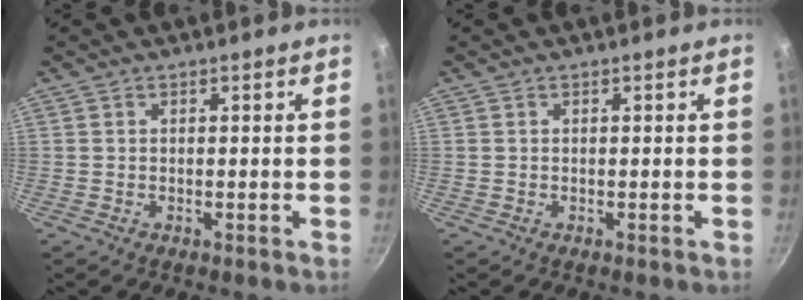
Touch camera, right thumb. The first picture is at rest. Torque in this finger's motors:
{"motor_torque": [0.00, 0.00, -0.06, 0.06, 0.00]}